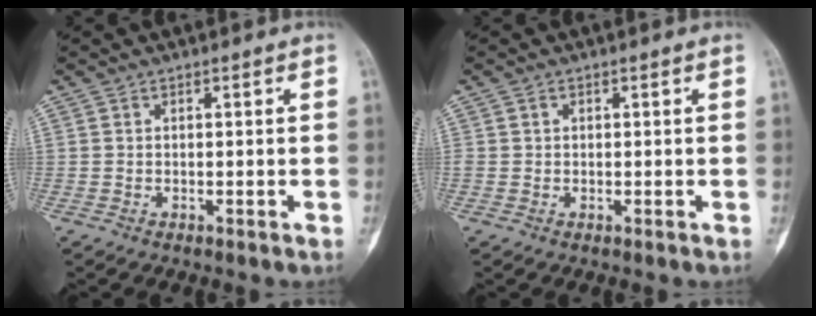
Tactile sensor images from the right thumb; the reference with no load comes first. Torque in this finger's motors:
{"motor_torque": [0.04, -0.13, 0.01, 0.02, 0.00]}